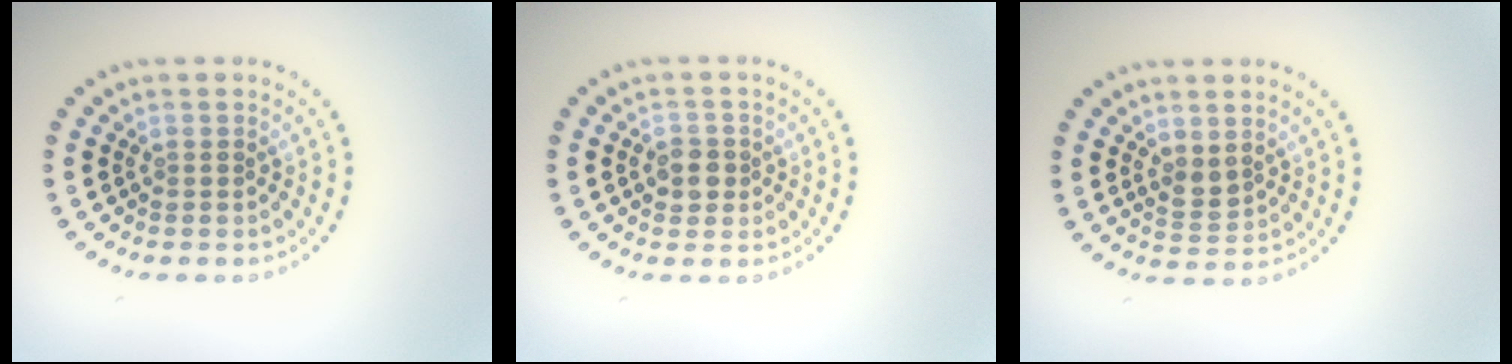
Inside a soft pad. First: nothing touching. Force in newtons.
{"total": 2.1, "press": 2.0, "slide": 0.6}
{"total": 1.6, "press": 1.4, "slide": 0.7}